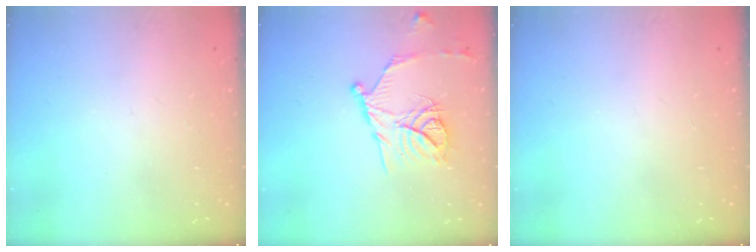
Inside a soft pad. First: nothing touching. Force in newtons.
{"total": 15.4, "press": 15.3, "slide": 1.5}
{"total": 0.0}